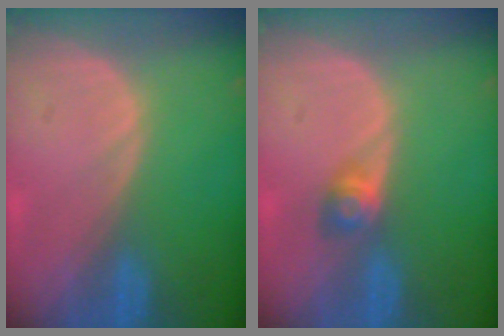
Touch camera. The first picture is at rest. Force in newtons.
{"total": 2.8, "press": 2.6, "slide": 1.2}